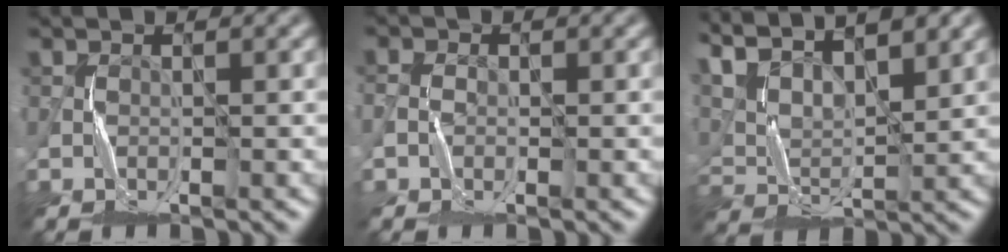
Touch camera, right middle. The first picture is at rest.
{"total": 1.2, "force": [-0.4, 0.9, 0.7], "torque": [-0.014, 0.004, -0.011]}
{"total": 11.0, "force": [8.0, 3.5, 6.7], "torque": [-0.163, 0.020, 0.132]}